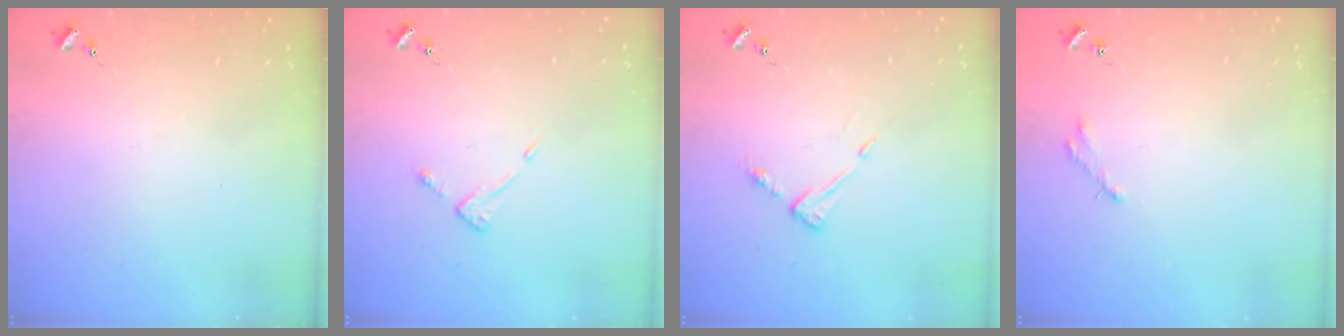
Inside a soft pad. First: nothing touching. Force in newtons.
{"total": 3.9, "press": 3.9, "slide": 0.5}
{"total": 5.6, "press": 5.6, "slide": 0.3}
{"total": 2.5, "press": 2.5, "slide": 0.2}